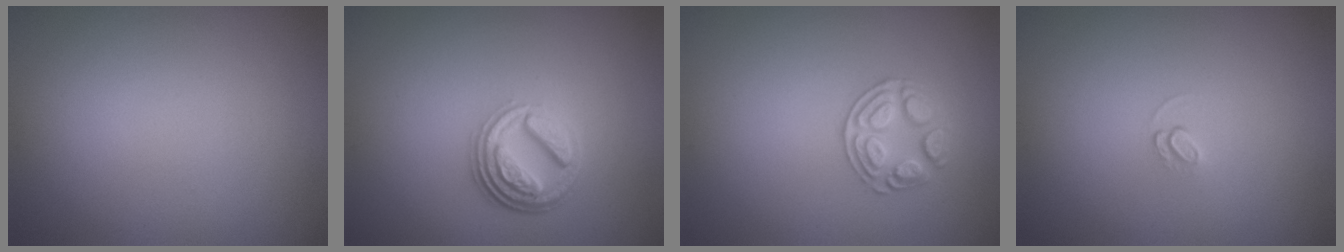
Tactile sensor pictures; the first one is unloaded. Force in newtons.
{"total": 4.6, "press": 3.4, "slide": 3.0}
{"total": 2.5, "press": 2.4, "slide": 0.6}
{"total": 0.8, "press": 0.5, "slide": 0.7}